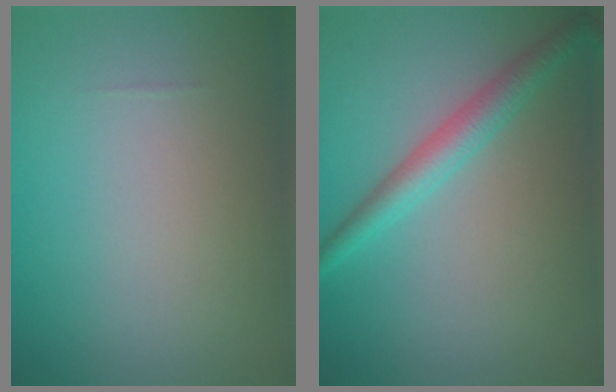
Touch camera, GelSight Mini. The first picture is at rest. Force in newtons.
{"total": 3.0, "press": 3.0, "slide": 0.1}